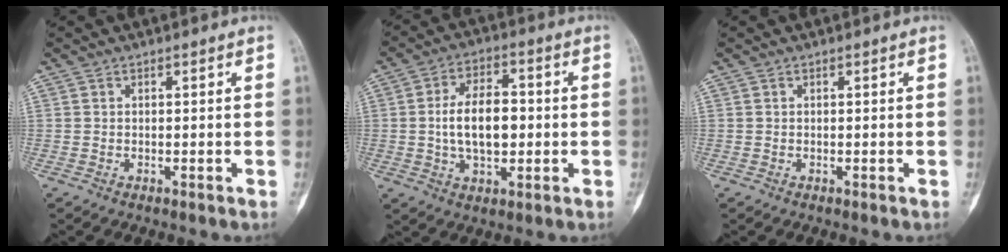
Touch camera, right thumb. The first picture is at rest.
{"total": 11.0, "force": [-0.3, 6.2, 9.0], "torque": [-0.143, 0.012, -0.005]}
{"total": 0.0}